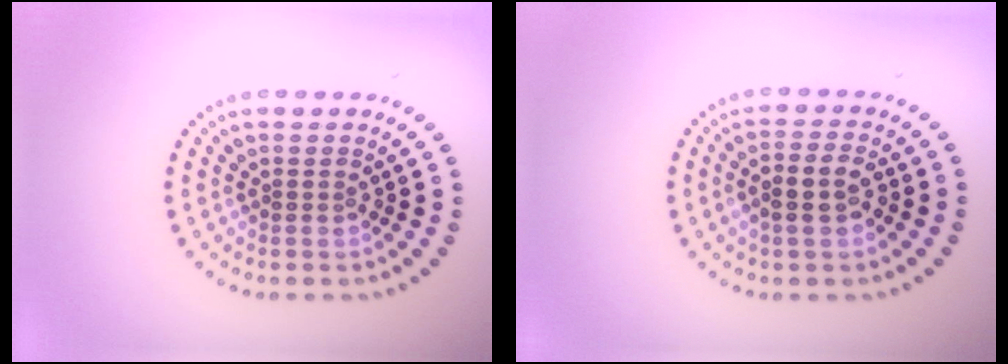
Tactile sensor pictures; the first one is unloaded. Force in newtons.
{"total": 2.8, "press": 2.7, "slide": 0.8}